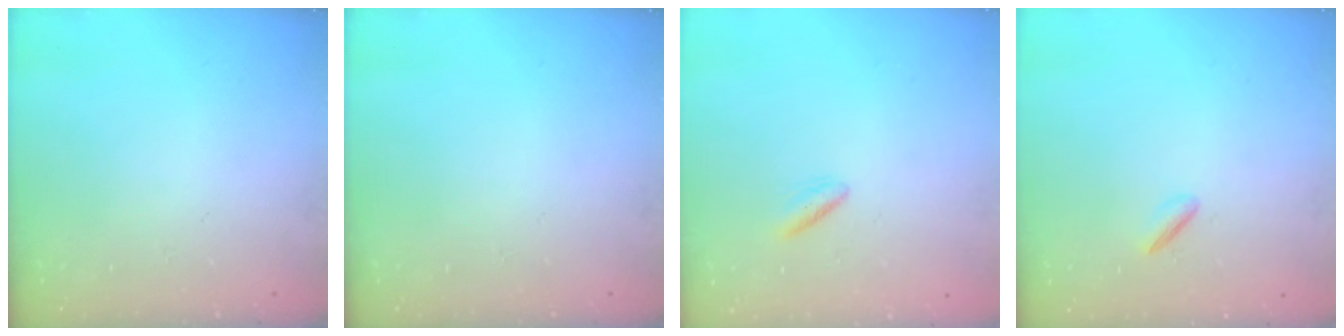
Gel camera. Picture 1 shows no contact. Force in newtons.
{"total": 0.0}
{"total": 2.7, "press": 2.5, "slide": 1.2}
{"total": 2.0, "press": 1.9, "slide": 0.7}